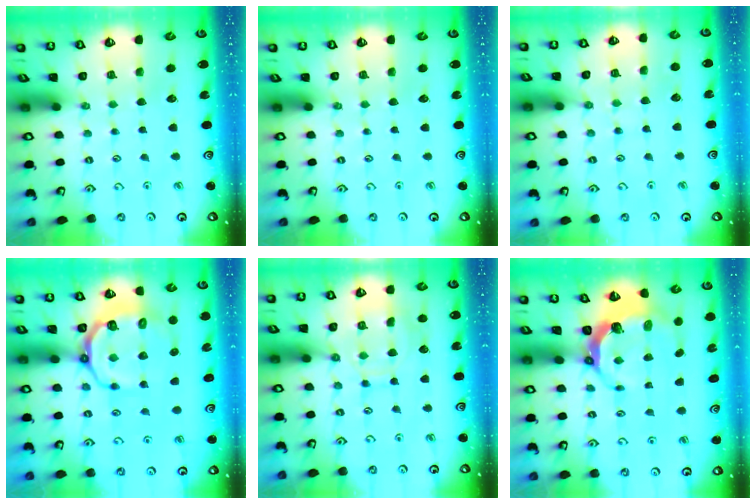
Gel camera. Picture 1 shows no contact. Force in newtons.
{"total": 0.0}
{"total": 4.0, "press": 4.0, "slide": 0.2}
{"total": 9.6, "press": 9.1, "slide": 3.1}
{"total": 10.1, "press": 10.0, "slide": 1.0}
{"total": 6.6, "press": 5.1, "slide": 4.2}